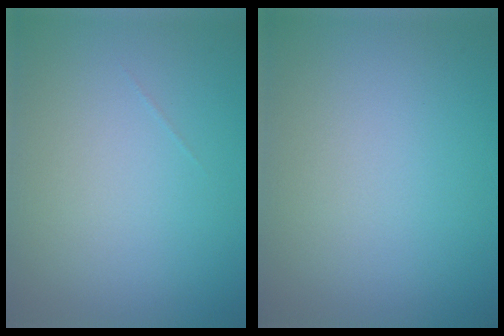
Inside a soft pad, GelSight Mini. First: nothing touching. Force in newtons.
{"total": 0.0}